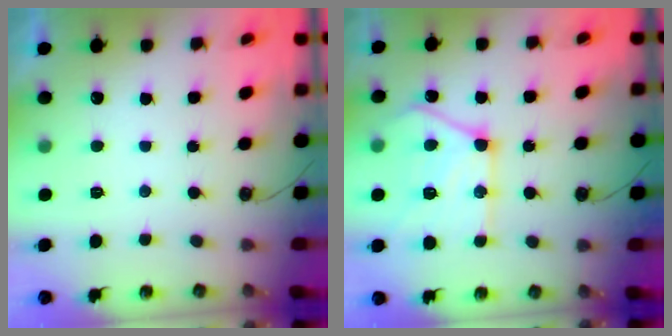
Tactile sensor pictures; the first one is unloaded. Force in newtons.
{"total": 18.3, "press": 18.2, "slide": 1.8}